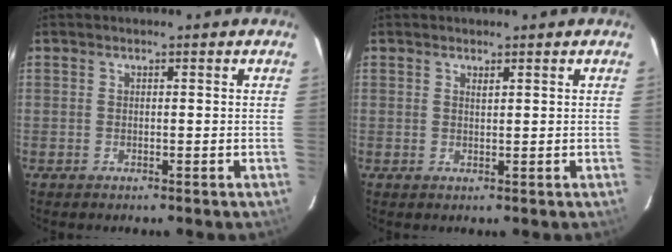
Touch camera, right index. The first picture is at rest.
{"total": 0.9, "force": [0.6, 0.3, 0.6], "torque": [-0.009, 0.002, 0.012]}